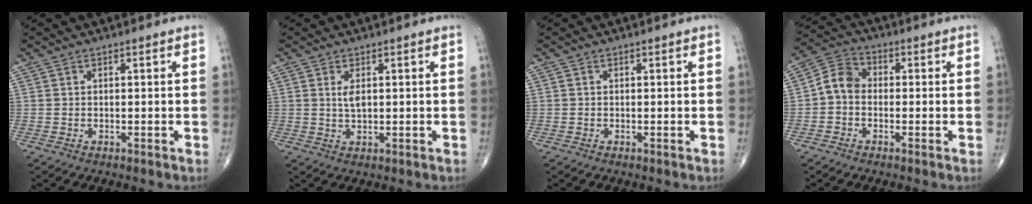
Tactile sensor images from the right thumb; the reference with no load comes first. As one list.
[{"total": 2.7, "force": [0.7, 1.2, 2.3], "torque": [-0.044, -0.005, 0.015]}, {"total": 0.0}, {"total": 5.7, "force": [-0.9, 4.5, 3.4], "torque": [-0.048, 0.021, -0.034]}]